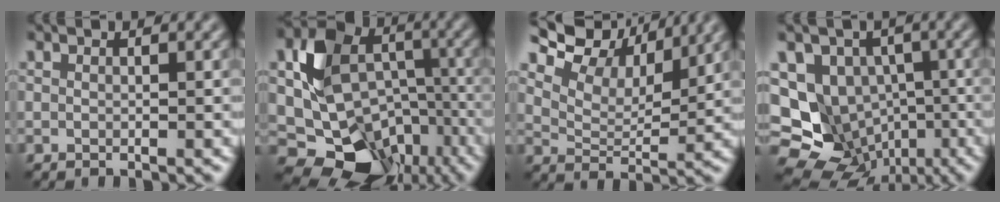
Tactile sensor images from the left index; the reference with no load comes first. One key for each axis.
{"total": 13.6, "fx": -3.3, "fy": 11.0, "fz": 7.4, "tx": -0.126, "ty": -0.029, "tz": -0.049}
{"total": 10.4, "fx": 7.7, "fy": 5.1, "fz": 4.8, "tx": -0.111, "ty": 0.009, "tz": 0.137}
{"total": 15.3, "fx": -3.7, "fy": 13.7, "fz": 5.8, "tx": -0.127, "ty": -0.012, "tz": -0.051}